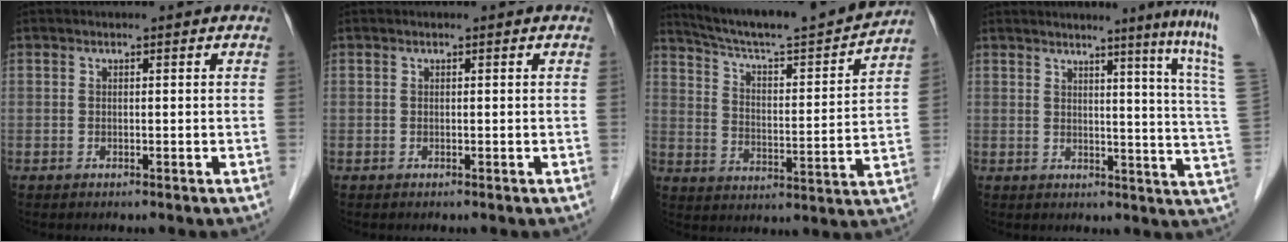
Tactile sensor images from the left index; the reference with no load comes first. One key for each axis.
{"total": 0.0}
{"total": 19.2, "fx": 17.7, "fy": -0.5, "fz": 7.3, "tx": -0.124, "ty": -0.023, "tz": 0.264}
{"total": 13.0, "fx": 9.3, "fy": -3.7, "fz": 8.3, "tx": -0.107, "ty": -0.067, "tz": 0.089}